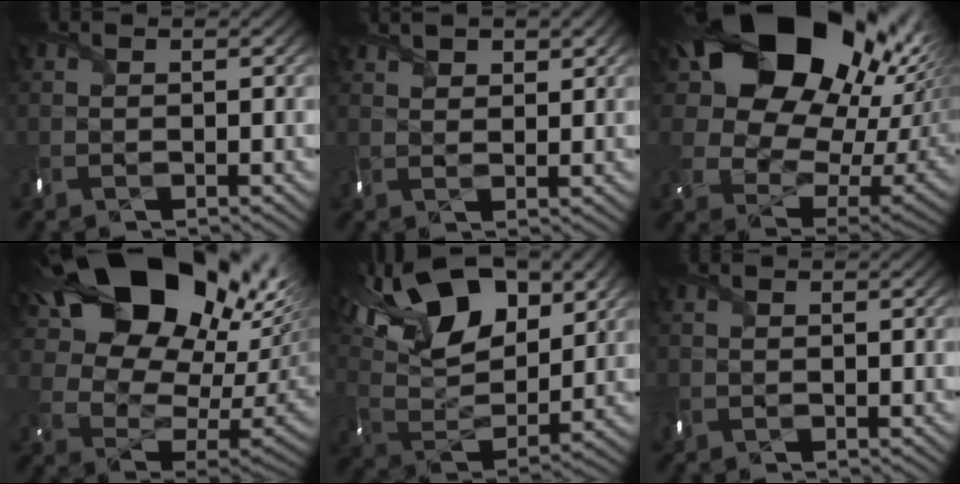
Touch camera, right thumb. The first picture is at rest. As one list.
[{"total": 3.4, "force": [2.5, 1.6, 1.6], "torque": [-0.031, 0.000, 0.048]}, {"total": 21.3, "force": [10.2, 14.2, 12.2], "torque": [-0.227, 0.006, 0.190]}, {"total": 22.5, "force": [12.3, 13.3, 13.3], "torque": [-0.253, 0.025, 0.224]}, {"total": 17.2, "force": [9.0, 8.7, 11.7], "torque": [-0.247, 0.034, 0.133]}, {"total": 0.8, "force": [-0.2, 0.7, 0.3], "torque": [-0.010, -0.002, -0.008]}]